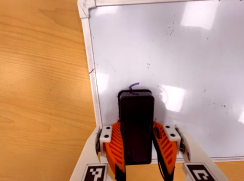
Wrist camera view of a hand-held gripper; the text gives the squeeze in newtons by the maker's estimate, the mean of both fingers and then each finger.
{"total": 16.6, "left": 17.3, "right": 15.8}